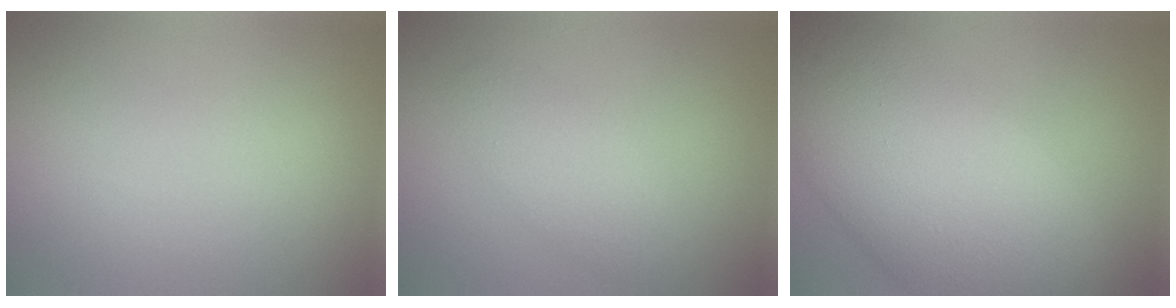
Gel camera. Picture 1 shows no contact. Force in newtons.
{"total": 2.7, "press": 2.7, "slide": 0.2}
{"total": 14.5, "press": 14.5, "slide": 0.6}